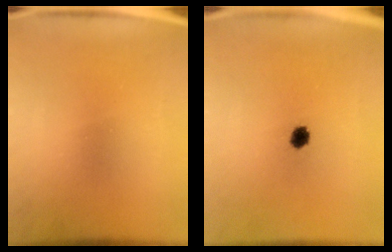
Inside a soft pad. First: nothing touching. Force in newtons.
{"total": 3.0}